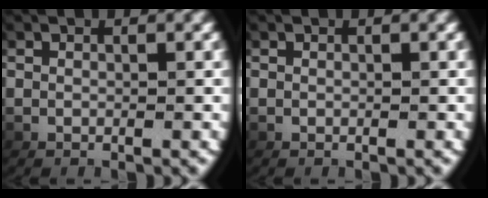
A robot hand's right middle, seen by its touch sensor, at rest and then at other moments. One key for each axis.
{"total": 0.0}